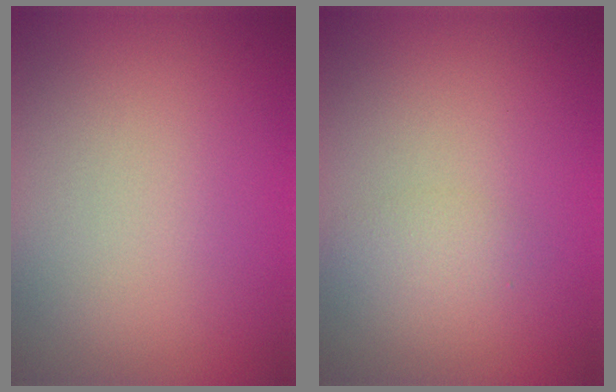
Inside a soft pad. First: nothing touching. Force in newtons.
{"total": 1.3, "press": 1.3, "slide": 0.0}